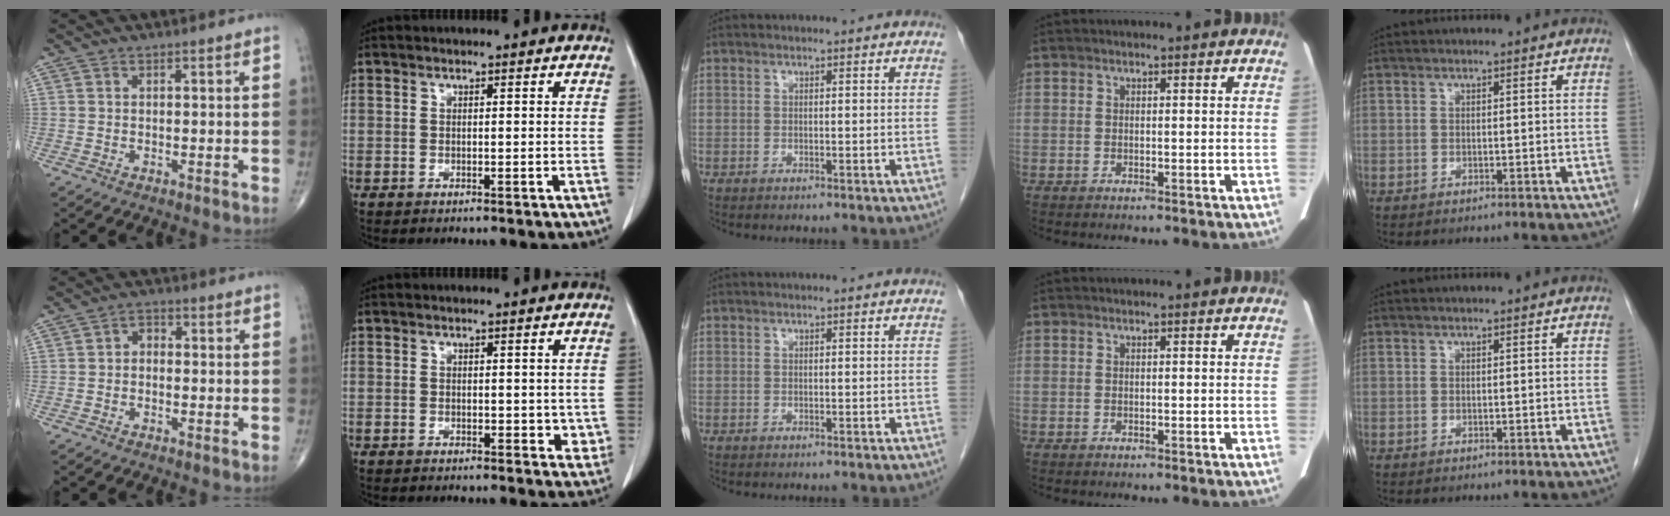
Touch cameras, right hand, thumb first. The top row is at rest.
{"thumb": {"total": 2.3, "force": [-0.3, 1.8, 1.5], "torque": [-0.011, 0.014, -0.017]}, "index": {"total": 2.9, "force": [0.1, 1.9, 2.3], "torque": [-0.013, -0.003, 0.003]}}